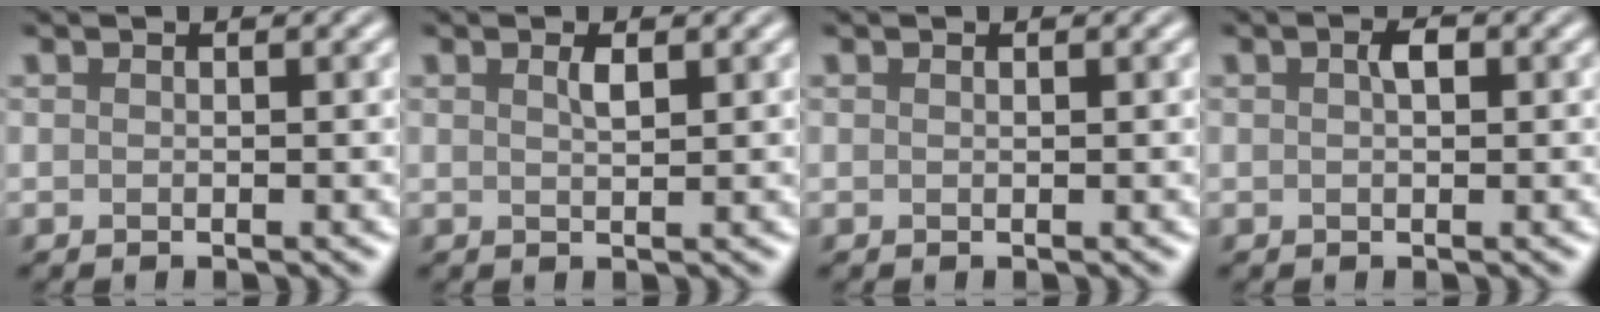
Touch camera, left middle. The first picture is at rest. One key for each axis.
{"total": 1.1, "fx": 0.6, "fy": 0.2, "fz": 0.8, "tx": -0.018, "ty": 0.000, "tz": 0.010}
{"total": 0.0}
{"total": 1.3, "fx": 0.3, "fy": 0.6, "fz": 1.1, "tx": -0.017, "ty": 0.001, "tz": 0.005}